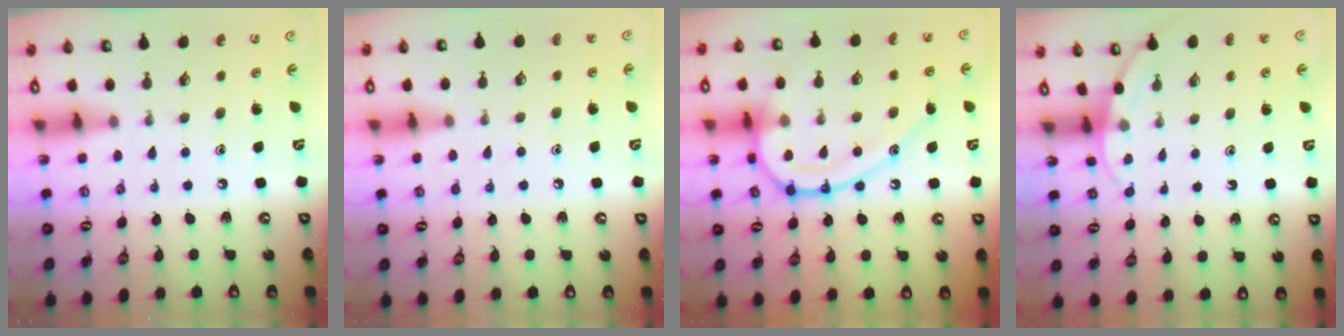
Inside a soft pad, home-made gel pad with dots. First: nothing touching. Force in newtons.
{"total": 5.0, "press": 4.9, "slide": 1.0}
{"total": 17.3, "press": 17.2, "slide": 1.7}
{"total": 3.9, "press": 3.9, "slide": 0.3}